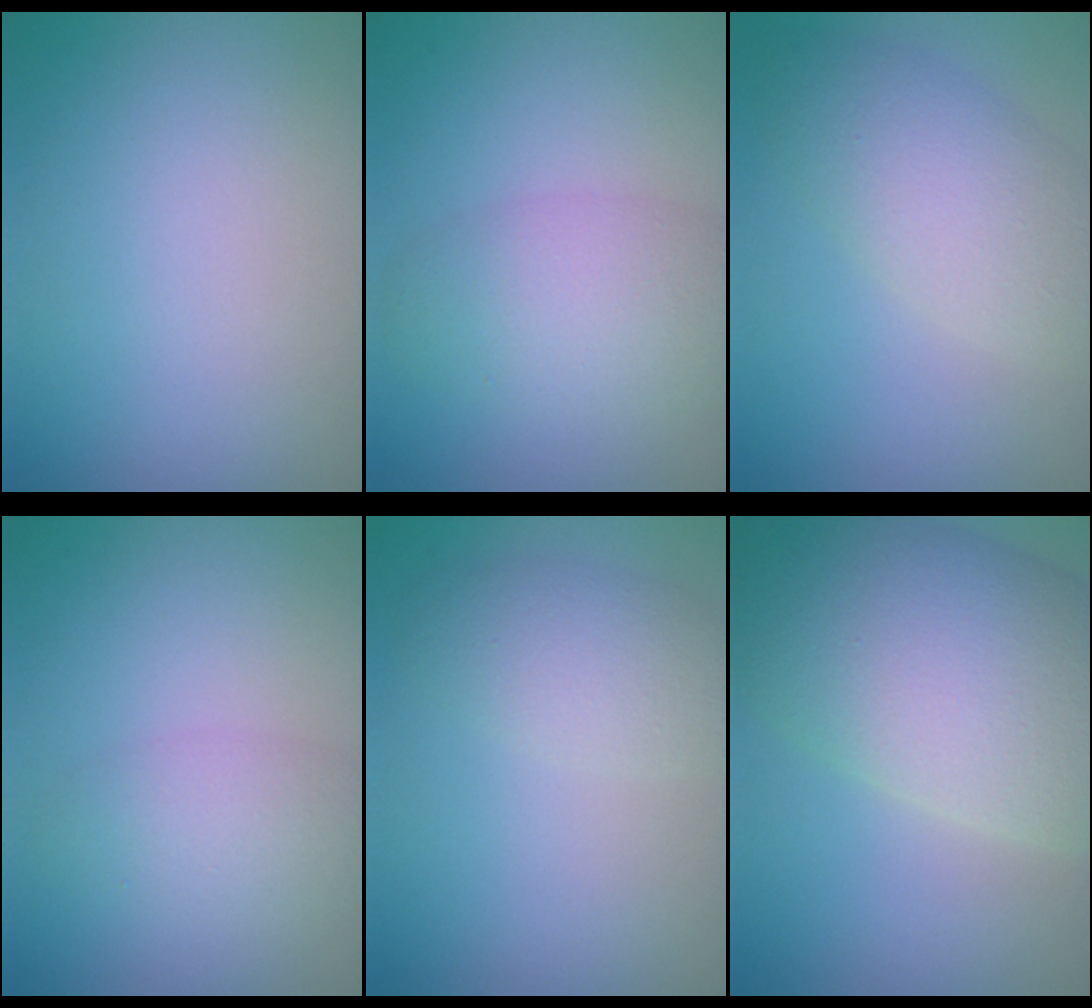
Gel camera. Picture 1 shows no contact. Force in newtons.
{"total": 4.6, "press": 4.6, "slide": 0.0}
{"total": 5.2, "press": 5.2, "slide": 0.3}
{"total": 2.7, "press": 2.7, "slide": 0.2}
{"total": 3.2, "press": 3.2, "slide": 0.0}
{"total": 12.6, "press": 12.6, "slide": 0.3}